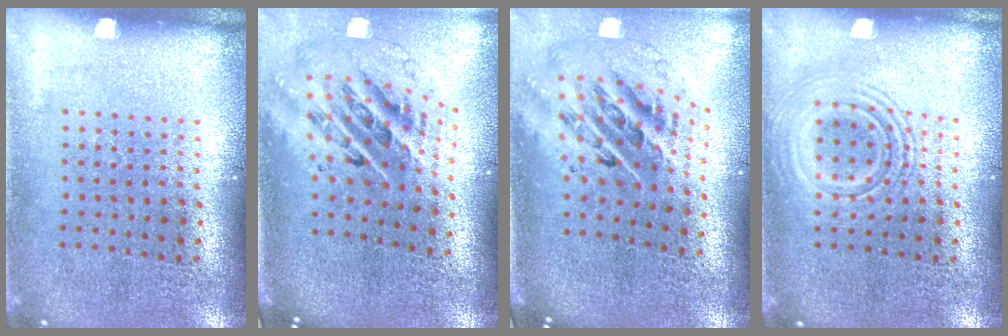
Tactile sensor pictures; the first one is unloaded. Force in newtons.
{"total": 2.6, "press": 1.8, "slide": 1.9}
{"total": 2.8, "press": 1.9, "slide": 2.1}
{"total": 2.5, "press": 2.4, "slide": 0.4}